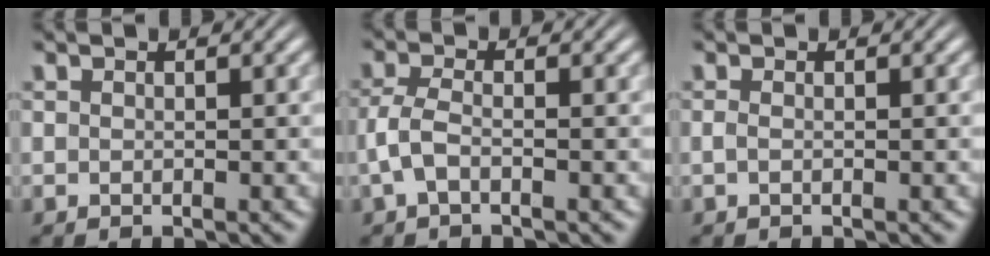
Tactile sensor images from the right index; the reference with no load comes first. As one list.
[{"total": 2.7, "force": [-1.1, 1.3, 2.1], "torque": [-0.059, -0.014, -0.013]}, {"total": 0.6, "force": [-0.4, -0.3, 0.4], "torque": [-0.011, -0.007, -0.002]}]